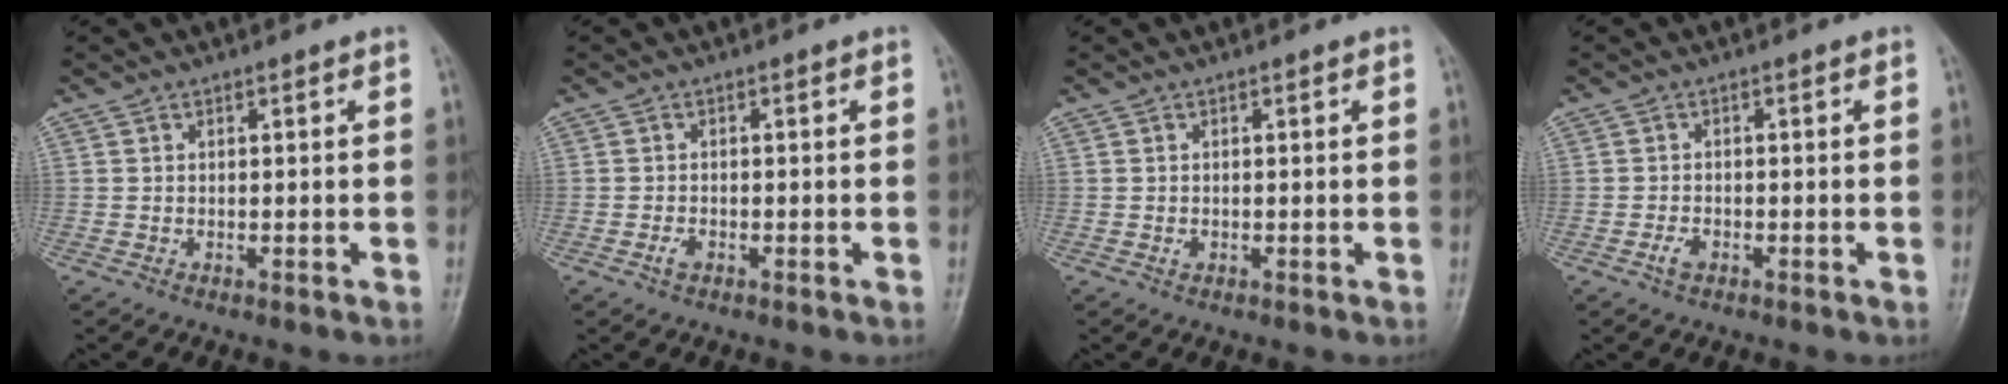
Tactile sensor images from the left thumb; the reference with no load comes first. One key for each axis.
{"total": 1.5, "fx": -0.7, "fy": 0.9, "fz": 0.9, "tx": -0.016, "ty": 0.001, "tz": -0.016}
{"total": 0.8, "fx": -0.1, "fy": 0.7, "fz": 0.4, "tx": -0.002, "ty": 0.001, "tz": -0.003}
{"total": 1.9, "fx": -1.0, "fy": 1.1, "fz": 1.2, "tx": -0.023, "ty": 0.004, "tz": -0.021}